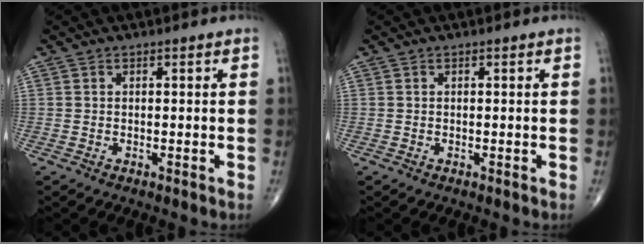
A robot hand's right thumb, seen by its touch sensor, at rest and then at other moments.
{"total": 0.0}